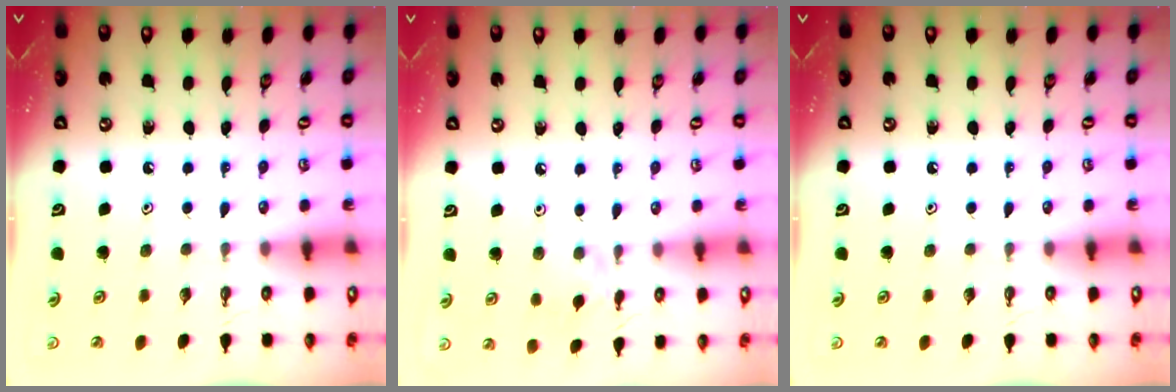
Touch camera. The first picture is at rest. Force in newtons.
{"total": 2.6, "press": 2.6, "slide": 0.4}
{"total": 0.0}